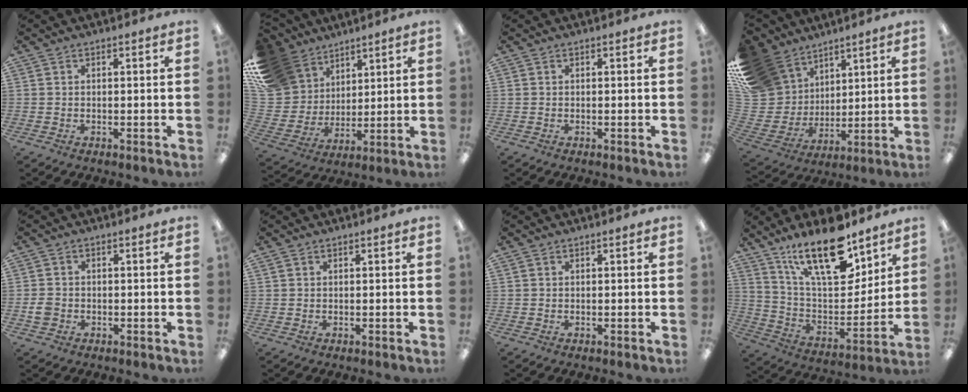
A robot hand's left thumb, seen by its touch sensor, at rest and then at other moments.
{"total": 17.1, "force": [9.9, 12.9, 5.3], "torque": [-0.132, -0.051, 0.204]}
{"total": 0.0}
{"total": 17.5, "force": [11.0, 12.5, 5.5], "torque": [-0.138, -0.065, 0.221]}
{"total": 2.9, "force": [-0.6, 2.5, 1.4], "torque": [-0.023, 0.007, -0.009]}
{"total": 0.8, "force": [0.5, 0.6, 0.3], "torque": [-0.007, 0.002, 0.009]}
{"total": 0.5, "force": [0.3, 0.3, 0.2], "torque": [-0.005, 0.003, 0.006]}
{"total": 22.0, "force": [14.5, 9.0, 14.0], "torque": [-0.230, -0.087, 0.250]}